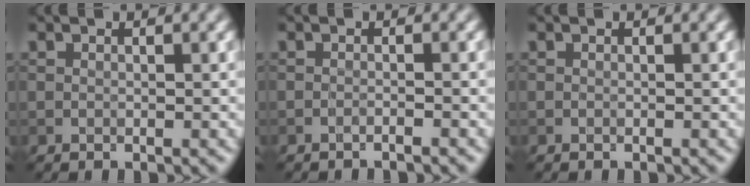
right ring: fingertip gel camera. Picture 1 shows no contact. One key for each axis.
{"total": 1.0, "fx": -0.8, "fy": 0.1, "fz": 0.6, "tx": -0.006, "ty": -0.002, "tz": -0.021}
{"total": 0.0}